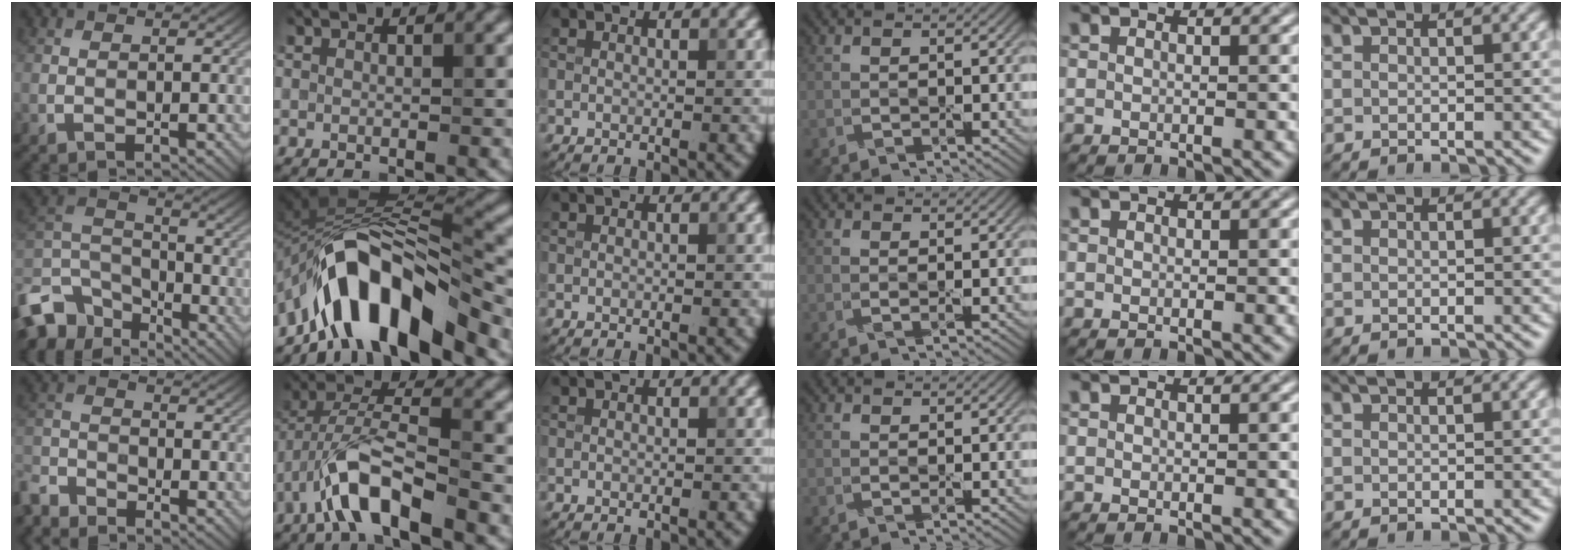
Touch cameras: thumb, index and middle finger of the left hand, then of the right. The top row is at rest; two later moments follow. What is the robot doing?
{"motion": "peel", "object": "aluminum foil"}